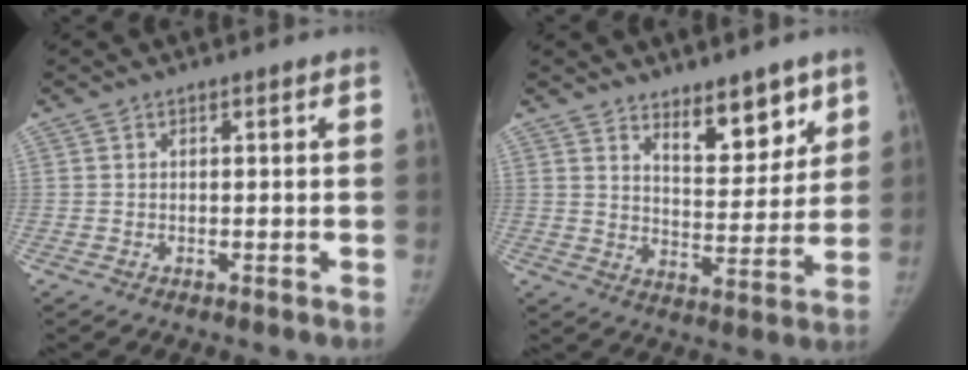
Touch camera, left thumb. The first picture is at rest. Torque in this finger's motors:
{"motor_torque": [0.10, 0.11, 0.06, 0.35, -0.01]}